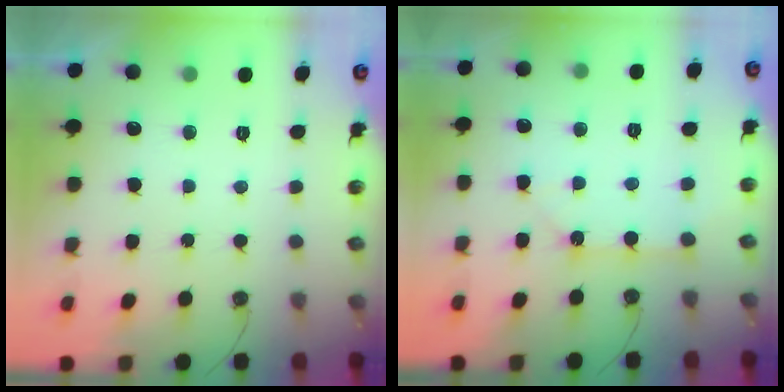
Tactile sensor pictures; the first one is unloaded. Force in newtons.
{"total": 4.3, "press": 4.3, "slide": 0.4}